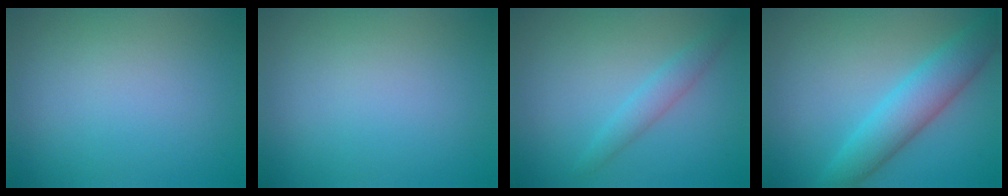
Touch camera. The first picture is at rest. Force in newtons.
{"total": 0.0}
{"total": 2.0, "press": 2.0, "slide": 0.1}
{"total": 5.4, "press": 5.4, "slide": 0.1}